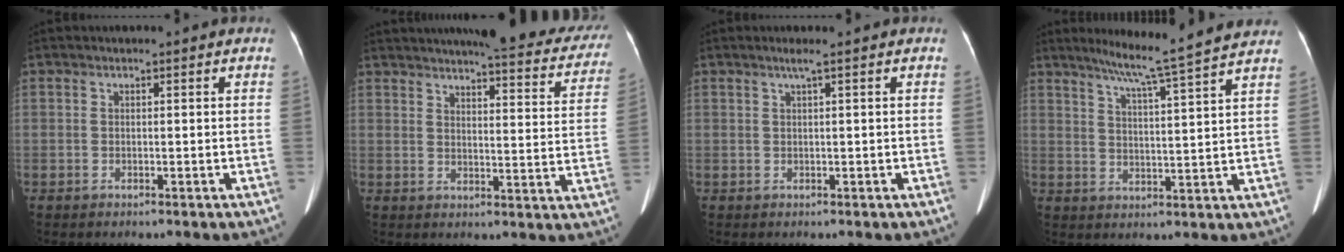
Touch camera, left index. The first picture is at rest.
{"total": 22.4, "force": [19.6, 4.0, 10.2], "torque": [-0.121, -0.024, 0.220]}
{"total": 1.1, "force": [0.5, -0.3, 0.9], "torque": [-0.026, 0.003, 0.016]}
{"total": 12.5, "force": [10.6, -1.8, 6.3], "torque": [-0.107, -0.003, 0.141]}